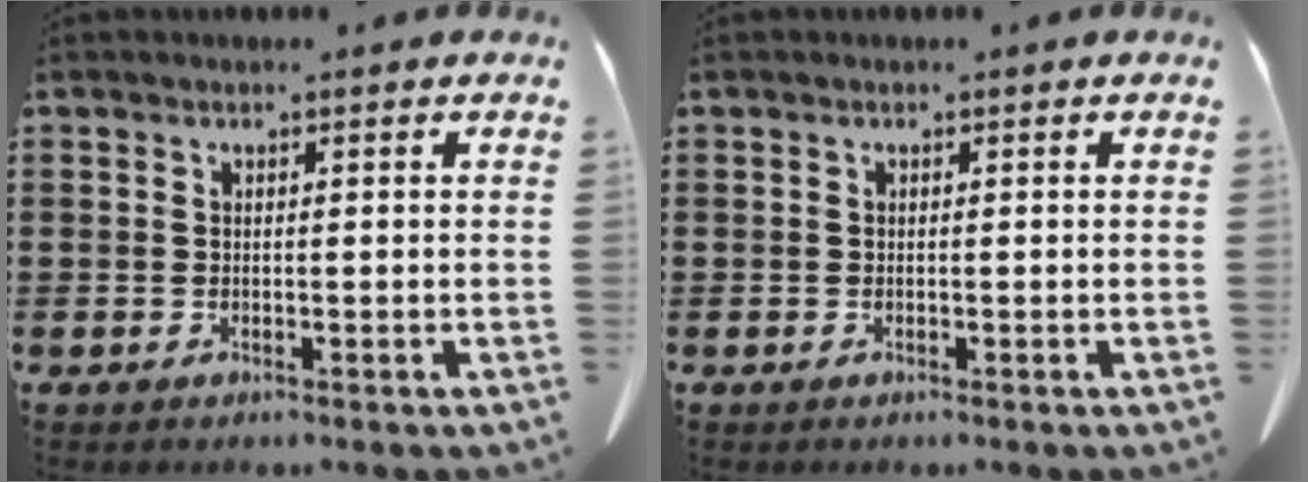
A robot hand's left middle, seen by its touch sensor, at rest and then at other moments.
{"total": 0.0}